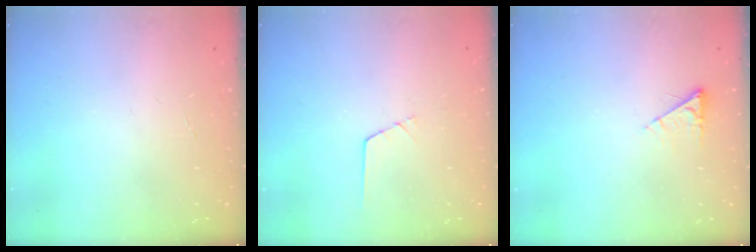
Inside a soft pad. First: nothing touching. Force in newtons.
{"total": 0.6, "press": 0.6, "slide": 0.2}
{"total": 3.0, "press": 3.0, "slide": 0.4}